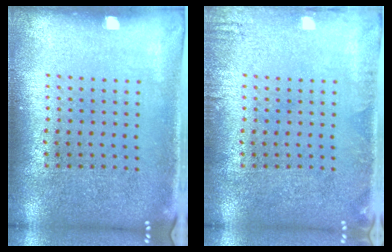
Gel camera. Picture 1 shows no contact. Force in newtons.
{"total": 1.1, "press": 1.1, "slide": 0.2}